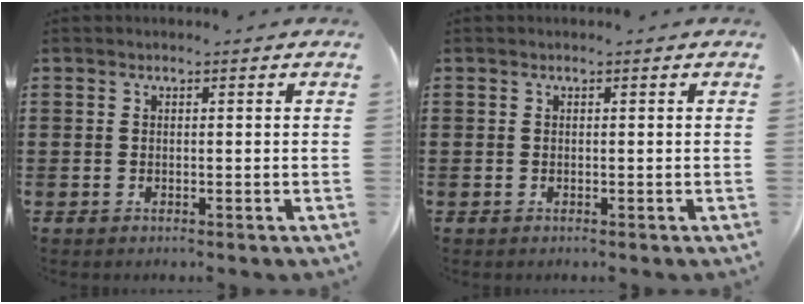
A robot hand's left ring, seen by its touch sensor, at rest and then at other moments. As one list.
[{"total": 0.0}]